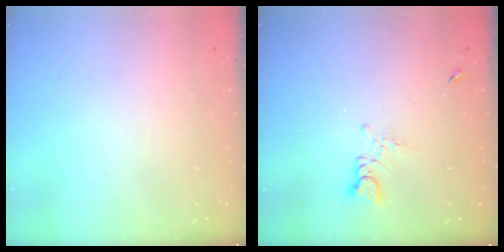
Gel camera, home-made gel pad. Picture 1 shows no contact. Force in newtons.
{"total": 2.7, "press": 2.7, "slide": 0.2}